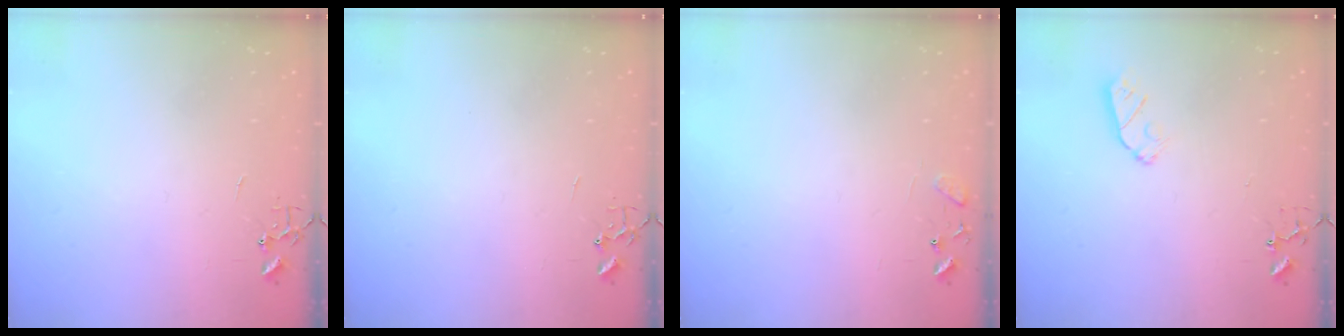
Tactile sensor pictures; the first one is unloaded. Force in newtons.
{"total": 0.0}
{"total": 7.7, "press": 7.7, "slide": 0.6}
{"total": 5.5, "press": 5.4, "slide": 0.8}